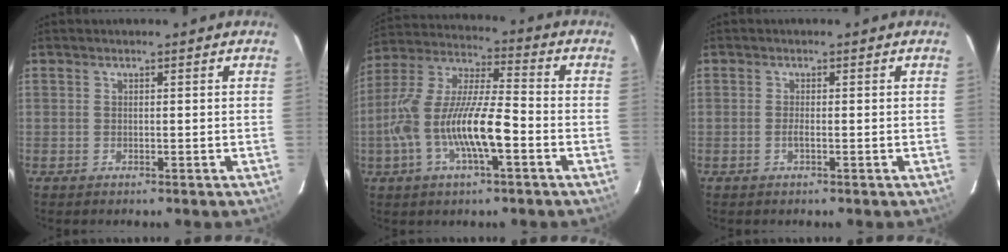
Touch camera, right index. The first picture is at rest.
{"total": 16.1, "force": [-5.0, 4.0, 14.8], "torque": [-0.296, -0.003, -0.095]}
{"total": 0.9, "force": [-0.4, -0.1, 0.9], "torque": [-0.016, 0.002, -0.008]}